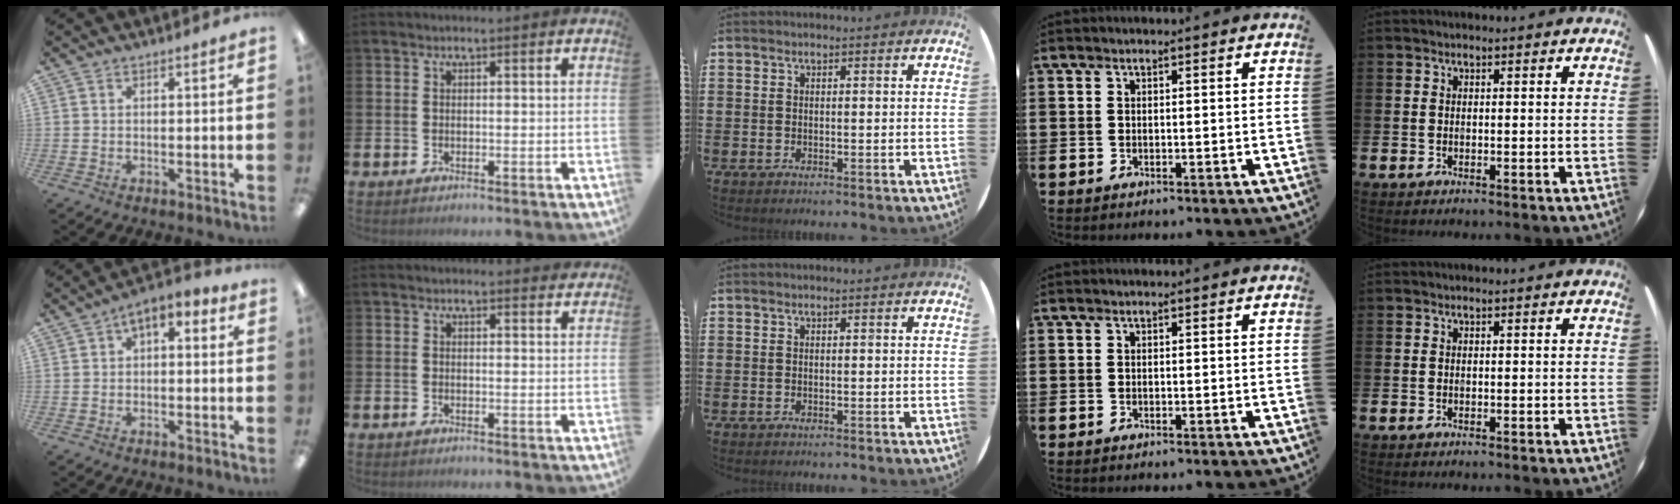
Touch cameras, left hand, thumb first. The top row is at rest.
{"thumb": {"total": 3.5, "force": [0.7, 2.4, 2.5], "torque": [-0.039, 0.002, 0.009]}, "index": {"total": 1.4, "force": [1.4, 0.3, 0.0], "torque": [0.010, -0.006, 0.023]}}